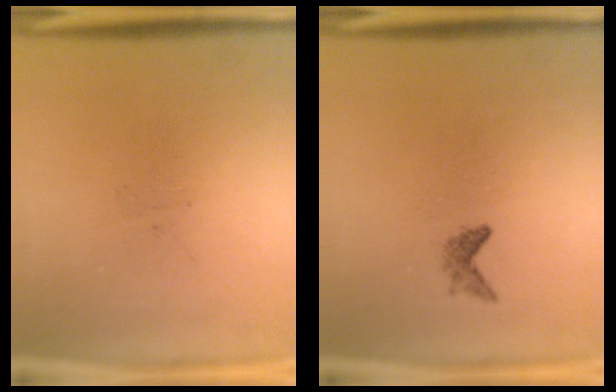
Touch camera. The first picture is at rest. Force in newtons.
{"total": 1.1}